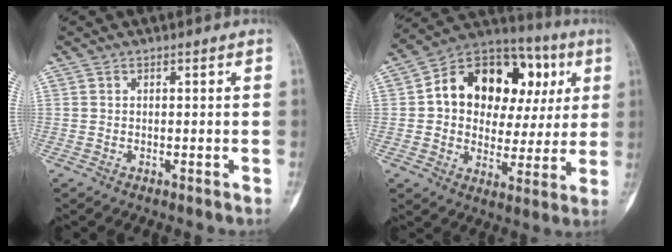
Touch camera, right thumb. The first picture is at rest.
{"total": 21.6, "force": [5.0, 15.4, 14.3], "torque": [-0.155, 0.038, 0.080]}